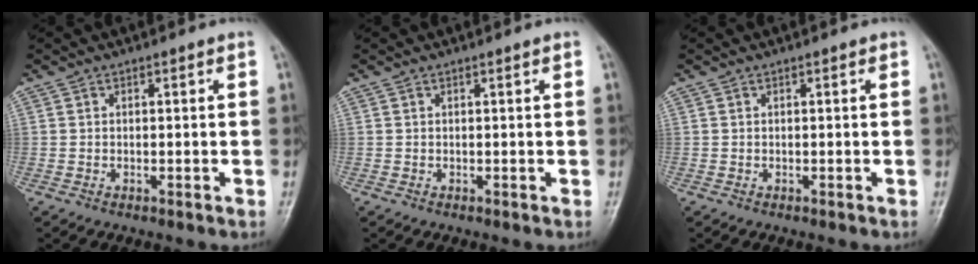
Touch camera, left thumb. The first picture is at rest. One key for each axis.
{"total": 0.0}
{"total": 0.0}